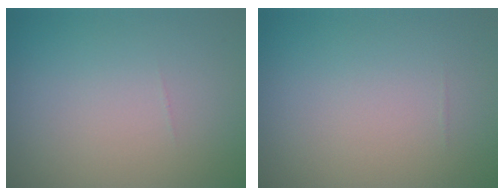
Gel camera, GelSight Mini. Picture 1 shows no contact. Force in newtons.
{"total": 0.0}